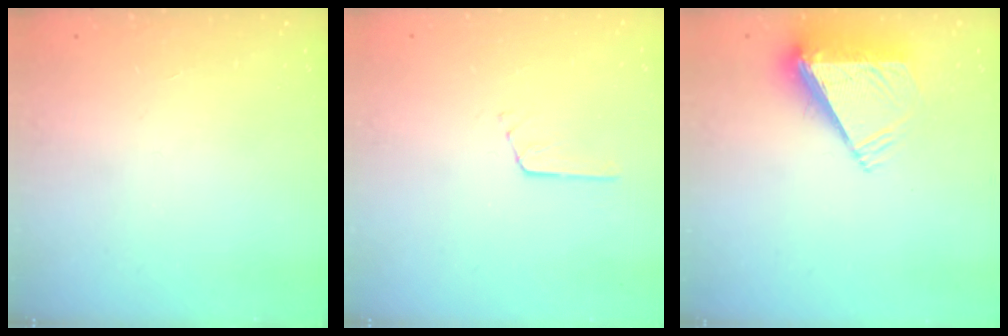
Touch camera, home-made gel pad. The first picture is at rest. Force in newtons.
{"total": 2.7, "press": 2.7, "slide": 0.2}
{"total": 8.2, "press": 8.1, "slide": 1.3}